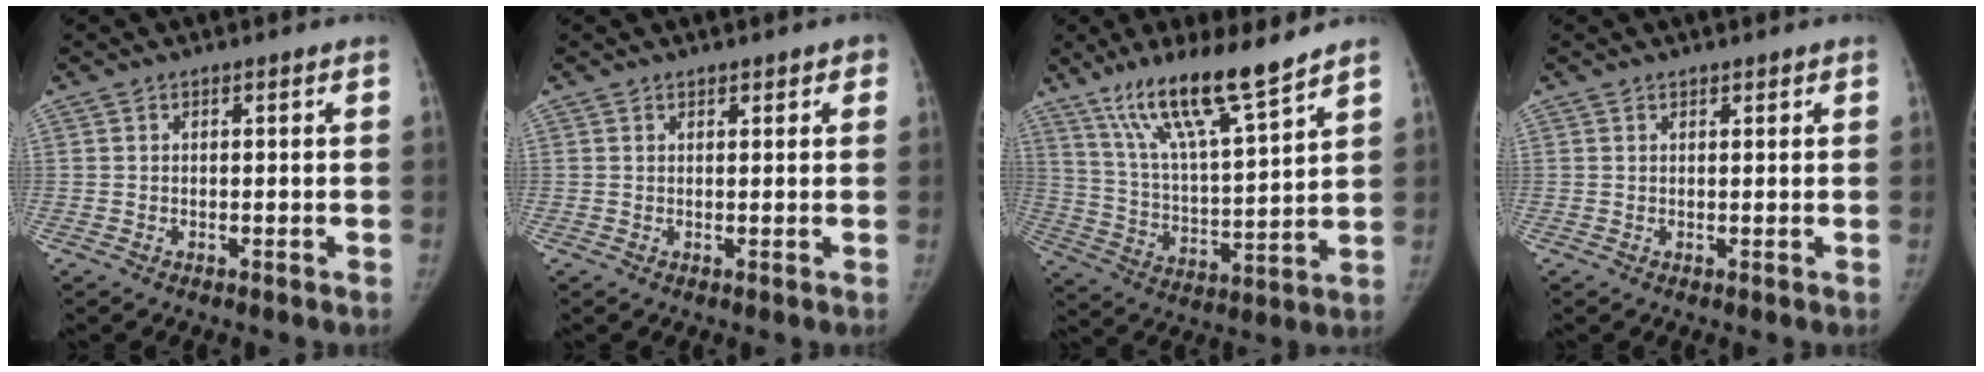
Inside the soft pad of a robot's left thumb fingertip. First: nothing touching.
{"total": 1.7, "force": [1.1, 1.0, 0.8], "torque": [0.009, -0.003, 0.010]}
{"total": 16.0, "force": [11.8, 2.0, 10.6], "torque": [-0.177, -0.064, 0.220]}
{"total": 0.8, "force": [0.6, 0.4, 0.2], "torque": [0.003, -0.004, 0.007]}